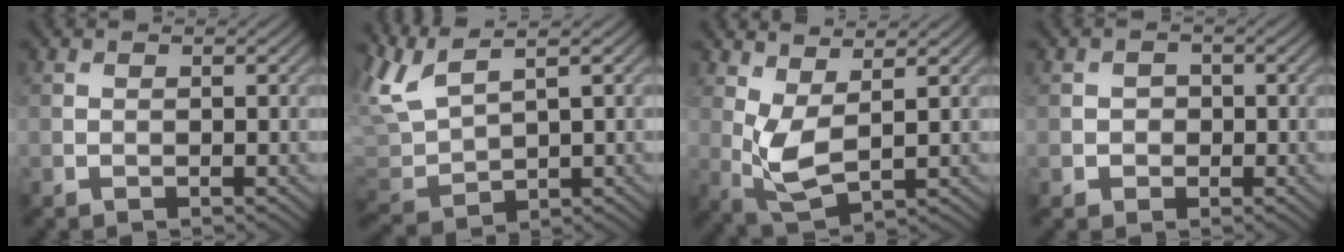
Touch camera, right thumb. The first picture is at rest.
{"total": 5.9, "force": [3.4, 1.8, 4.5], "torque": [-0.127, 0.012, 0.070]}
{"total": 5.4, "force": [1.4, 2.4, 4.7], "torque": [-0.119, -0.005, 0.030]}
{"total": 1.7, "force": [-0.4, 1.6, 0.4], "torque": [-0.004, -0.004, -0.009]}